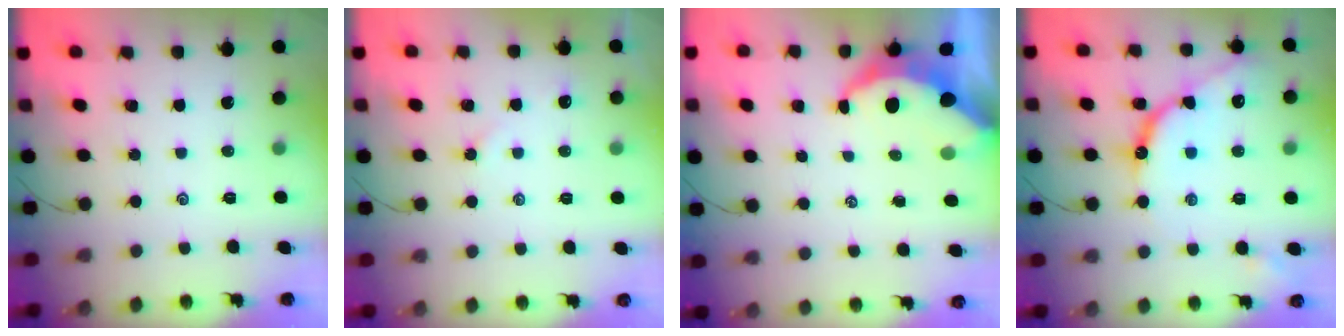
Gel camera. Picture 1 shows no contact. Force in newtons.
{"total": 2.2, "press": 2.2, "slide": 0.4}
{"total": 6.8, "press": 6.8, "slide": 0.8}
{"total": 12.0, "press": 12.0, "slide": 1.0}